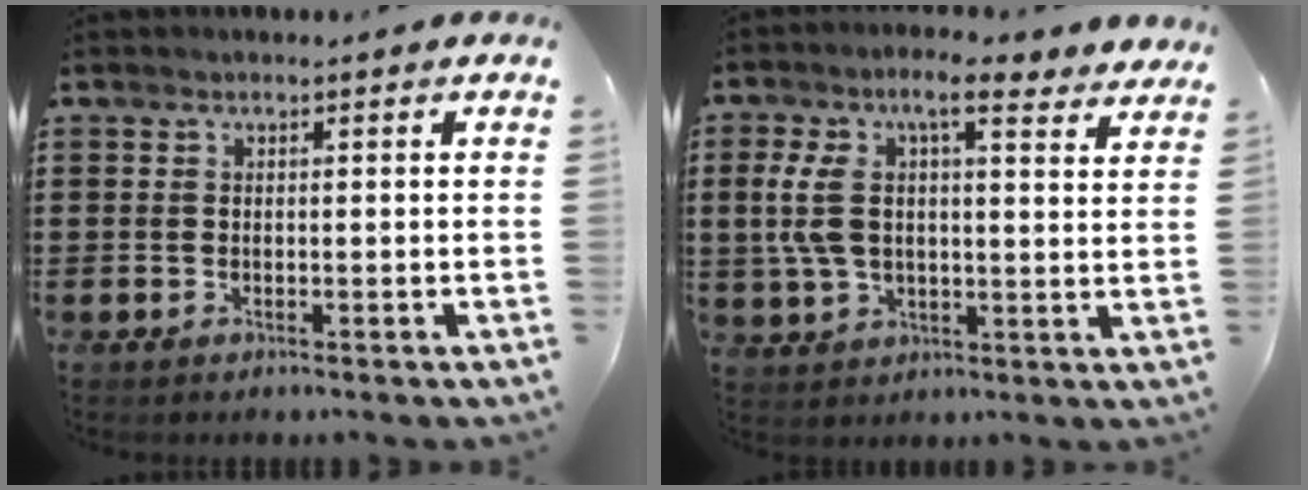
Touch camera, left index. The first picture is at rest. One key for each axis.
{"total": 10.5, "fx": 5.6, "fy": 4.0, "fz": 7.9, "tx": -0.164, "ty": 0.003, "tz": 0.099}